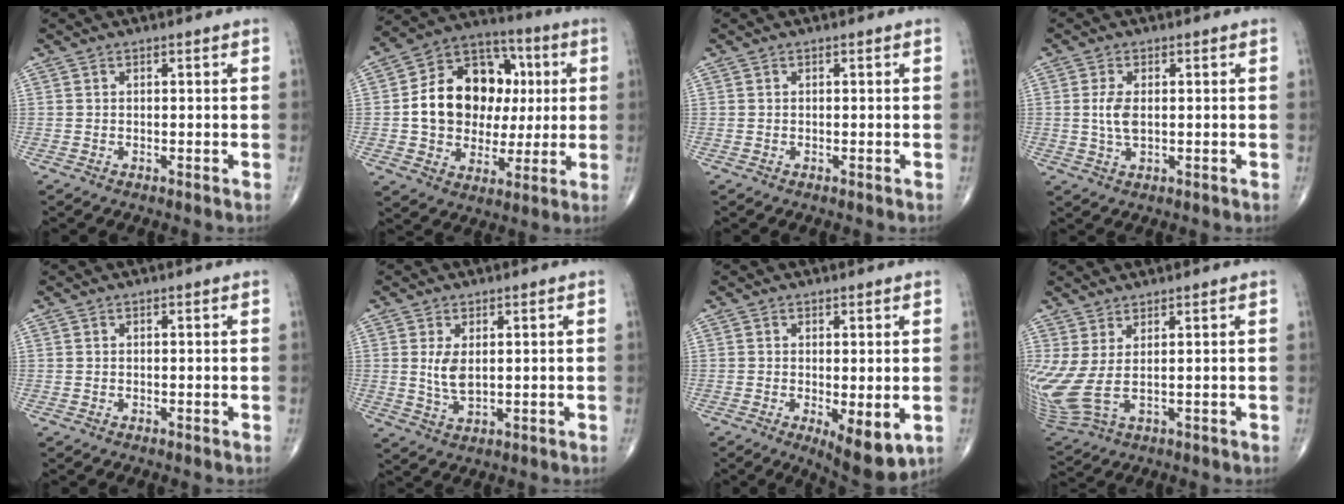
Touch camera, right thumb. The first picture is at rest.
{"total": 19.5, "force": [1.7, 15.0, 12.3], "torque": [-0.159, 0.028, 0.033]}
{"total": 0.0}
{"total": 3.9, "force": [0.2, 1.9, 3.4], "torque": [-0.075, -0.002, 0.006]}
{"total": 0.0}
{"total": 4.3, "force": [0.8, 2.0, 3.7], "torque": [-0.070, -0.012, 0.022]}
{"total": 7.6, "force": [-1.8, 2.8, 6.8], "torque": [-0.093, -0.021, -0.019]}
{"total": 9.9, "force": [1.5, 3.5, 9.1], "torque": [-0.249, -0.011, 0.045]}